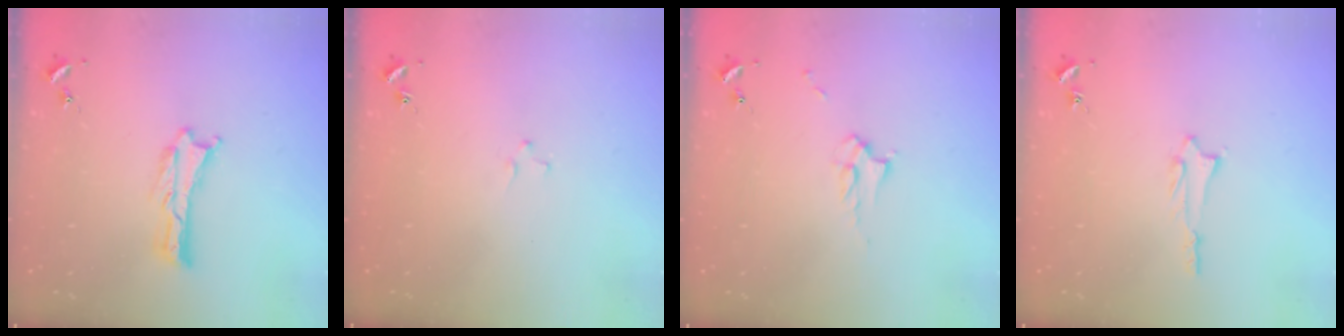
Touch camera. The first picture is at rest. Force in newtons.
{"total": 1.2, "press": 1.2, "slide": 0.2}
{"total": 3.2, "press": 3.1, "slide": 0.5}
{"total": 1.4, "press": 1.4, "slide": 0.2}